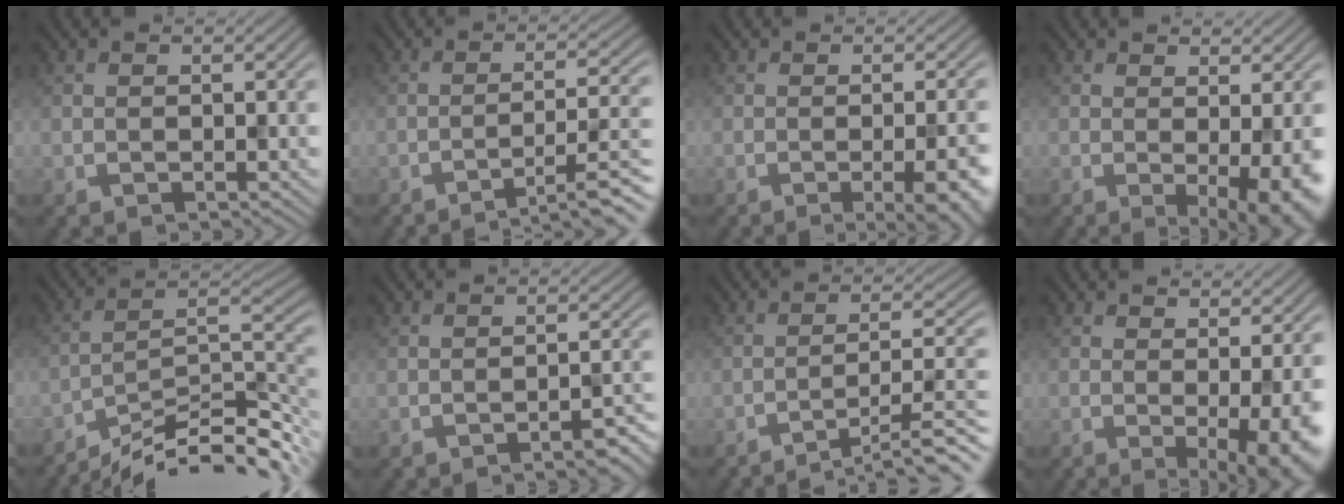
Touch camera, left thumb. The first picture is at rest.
{"total": 8.3, "force": [-5.6, 1.2, 6.1], "torque": [-0.098, 0.015, -0.081]}
{"total": 8.5, "force": [-2.9, 2.5, 7.5], "torque": [-0.083, 0.005, -0.031]}
{"total": 6.9, "force": [-0.9, 1.6, 6.7], "torque": [-0.093, -0.010, -0.007]}
{"total": 13.2, "force": [-10.5, 2.6, 7.6], "torque": [-0.123, 0.003, -0.177]}
{"total": 3.2, "force": [-2.4, 0.5, 2.1], "torque": [-0.026, 0.009, -0.039]}
{"total": 10.4, "force": [-7.7, 1.3, 6.9], "torque": [-0.111, 0.019, -0.113]}
{"total": 7.8, "force": [-1.1, 1.8, 7.5], "torque": [-0.100, -0.008, -0.008]}